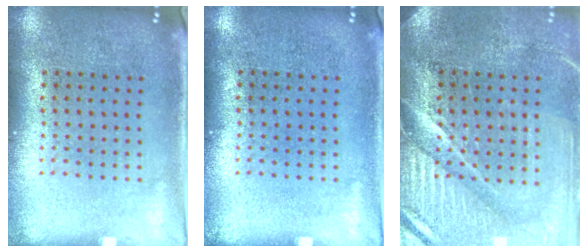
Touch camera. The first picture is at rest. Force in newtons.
{"total": 0.0}
{"total": 4.2, "press": 3.8, "slide": 1.7}